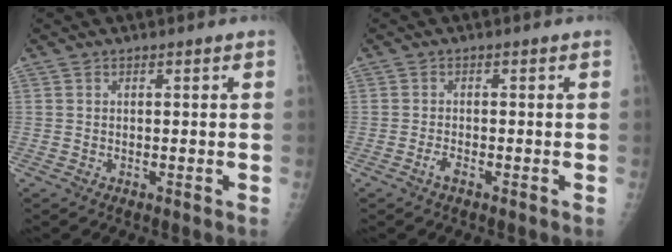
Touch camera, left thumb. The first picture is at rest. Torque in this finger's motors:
{"motor_torque": [-0.25, 0.23, 0.02, 0.01, 0.00]}